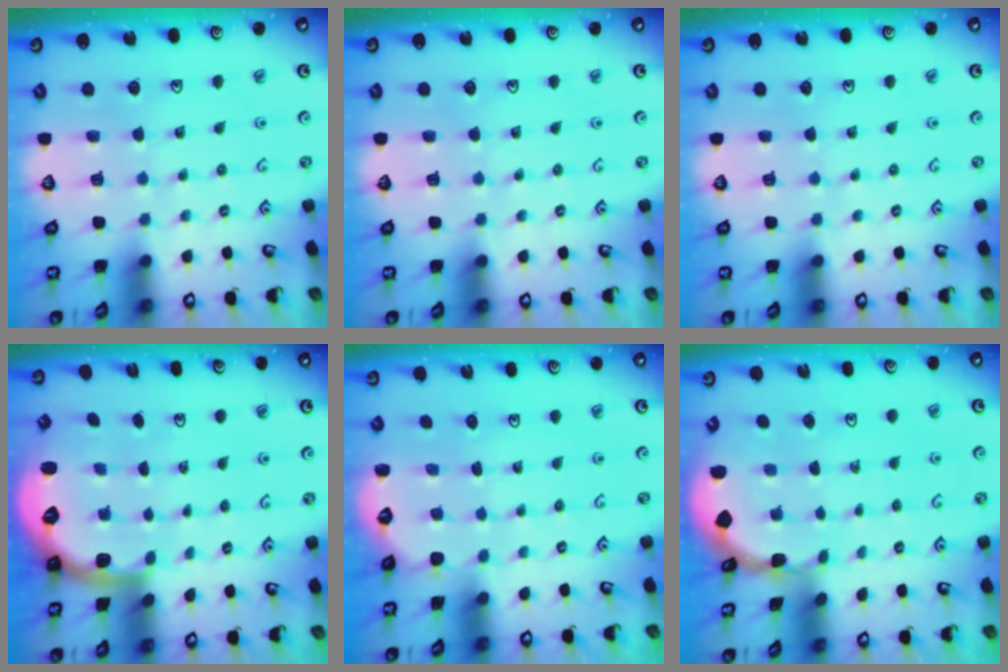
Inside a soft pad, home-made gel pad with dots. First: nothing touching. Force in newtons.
{"total": 0.0}
{"total": 0.0}
{"total": 2.0, "press": 1.6, "slide": 1.2}
{"total": 1.9, "press": 0.7, "slide": 1.8}
{"total": 0.7, "press": 0.7, "slide": 0.1}